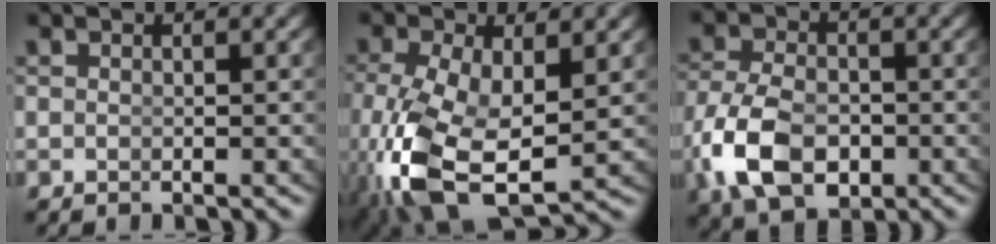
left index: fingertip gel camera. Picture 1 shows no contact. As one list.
[{"total": 9.4, "force": [-3.0, 5.3, 7.2], "torque": [-0.175, -0.063, -0.012]}, {"total": 7.1, "force": [-2.1, 4.9, 4.8], "torque": [-0.108, -0.035, -0.017]}]